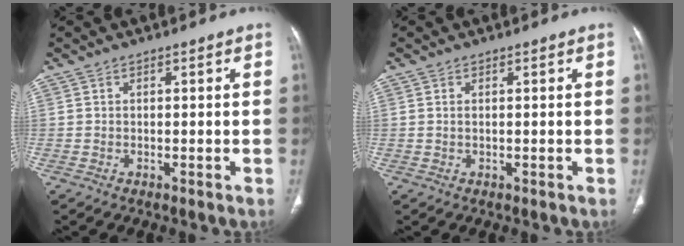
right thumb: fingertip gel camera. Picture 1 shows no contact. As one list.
[{"total": 0.6, "force": [0.2, 0.3, 0.5], "torque": [-0.019, 0.004, 0.006]}]